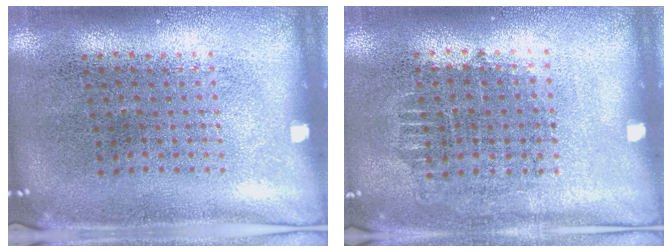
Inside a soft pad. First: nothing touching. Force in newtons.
{"total": 0.7, "press": 0.7, "slide": 0.2}